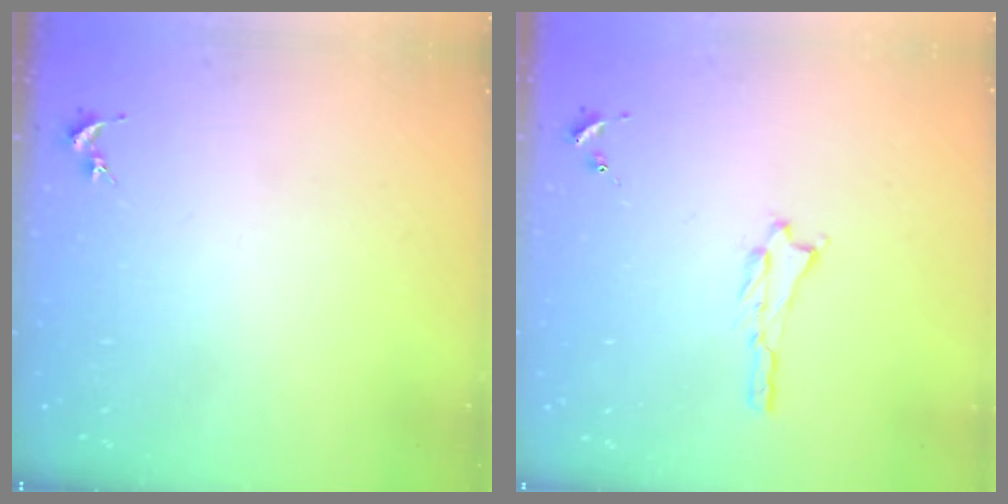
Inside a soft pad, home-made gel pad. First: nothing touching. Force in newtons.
{"total": 0.7, "press": 0.7, "slide": 0.1}